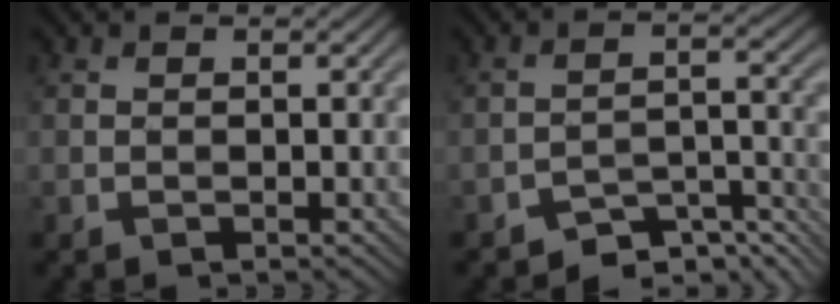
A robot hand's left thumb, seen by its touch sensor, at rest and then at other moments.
{"total": 6.0, "force": [-5.1, 1.7, 2.5], "torque": [-0.034, -0.001, -0.083]}